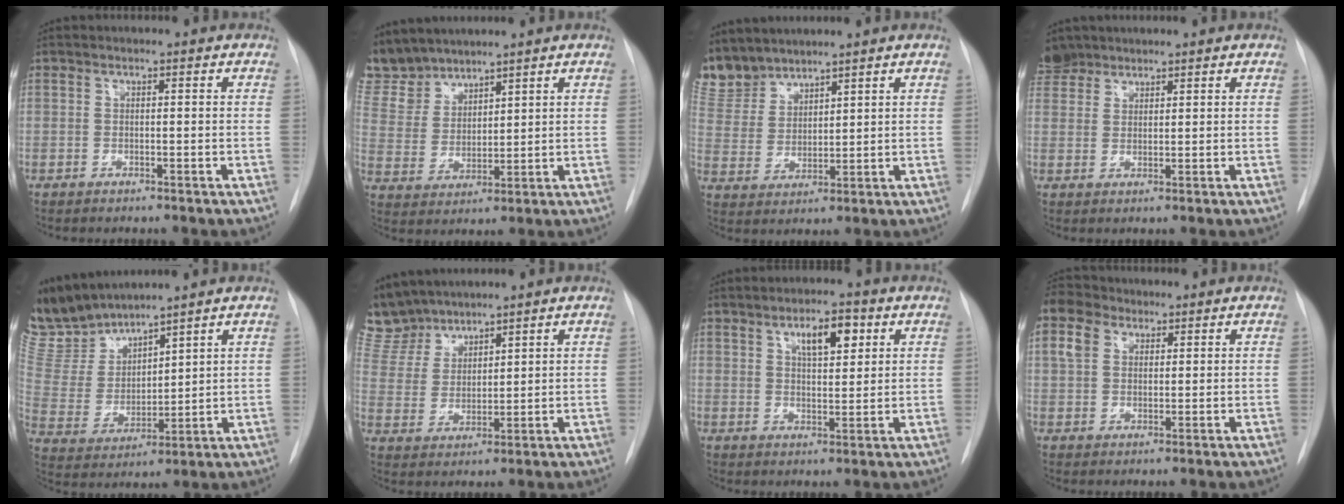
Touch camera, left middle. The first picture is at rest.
{"total": 9.3, "force": [8.6, 3.2, 1.1], "torque": [-0.035, 0.008, 0.193]}
{"total": 7.6, "force": [7.3, 2.1, 0.6], "torque": [-0.021, 0.006, 0.164]}
{"total": 5.9, "force": [4.9, 3.3, 0.8], "torque": [-0.011, 0.011, 0.096]}
{"total": 11.5, "force": [11.1, 2.0, 2.6], "torque": [-0.074, 0.001, 0.241]}
{"total": 9.3, "force": [8.6, 3.1, 1.2], "torque": [-0.039, 0.013, 0.188]}
{"total": 5.9, "force": [2.7, 2.2, 4.7], "torque": [-0.075, 0.005, 0.044]}
{"total": 6.1, "force": [3.1, 4.5, 2.7], "torque": [-0.074, 0.028, 0.060]}